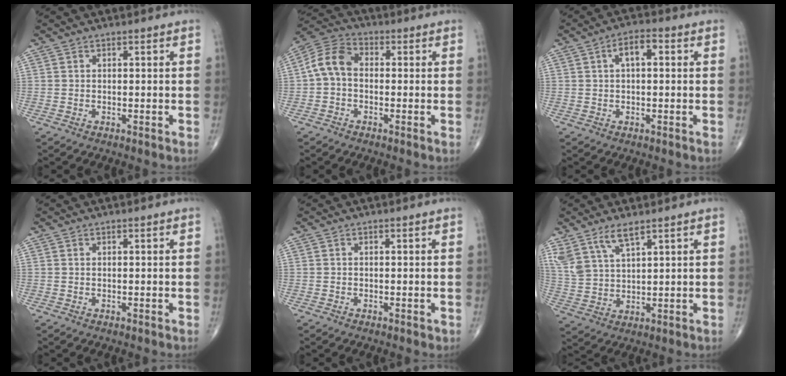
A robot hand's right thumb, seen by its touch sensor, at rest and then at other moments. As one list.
[{"total": 7.5, "force": [-0.4, 5.3, 5.4], "torque": [-0.096, 0.024, -0.022]}, {"total": 4.8, "force": [1.1, 2.3, 4.1], "torque": [-0.065, 0.013, 0.013]}, {"total": 0.0}, {"total": 0.0}, {"total": 7.2, "force": [5.1, 2.3, 4.6], "torque": [-0.096, -0.018, 0.111]}]